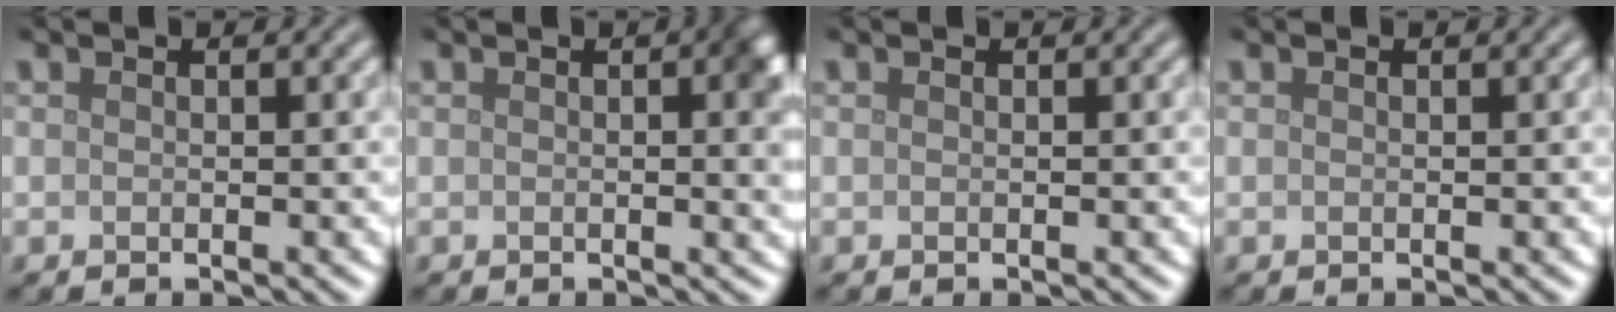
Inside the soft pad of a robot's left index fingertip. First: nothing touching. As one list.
[{"total": 3.4, "force": [0.4, 0.9, 3.3], "torque": [-0.037, 0.002, 0.002]}, {"total": 0.0}, {"total": 0.0}]